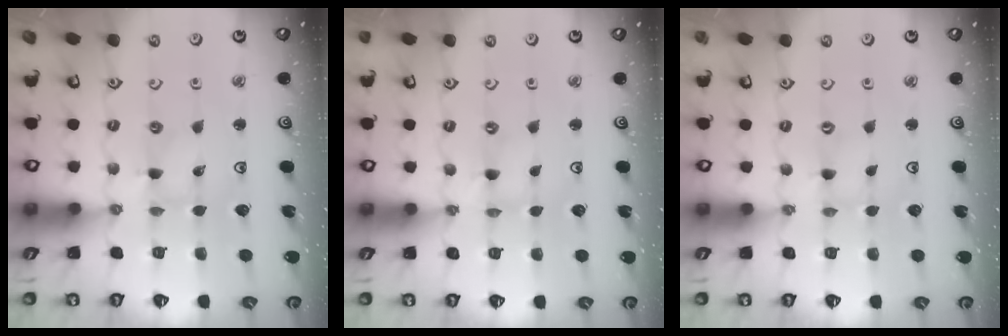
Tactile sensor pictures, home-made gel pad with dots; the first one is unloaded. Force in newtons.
{"total": 0.0}
{"total": 0.0}